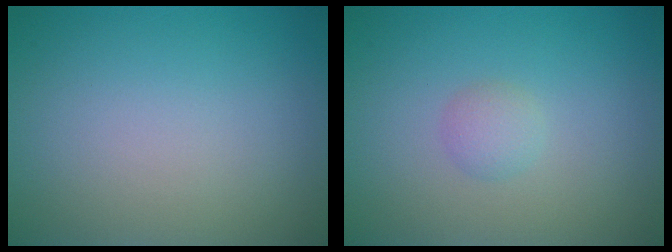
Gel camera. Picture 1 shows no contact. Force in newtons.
{"total": 1.3, "press": 1.3, "slide": 0.1}